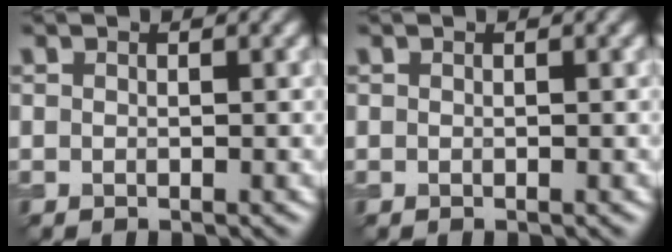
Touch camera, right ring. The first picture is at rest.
{"total": 0.0}